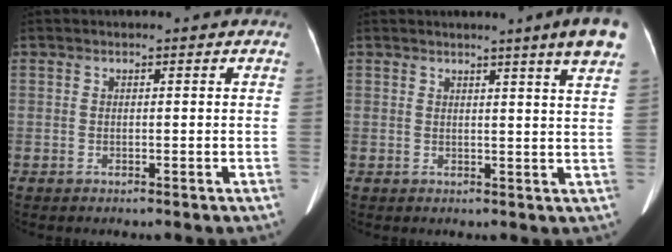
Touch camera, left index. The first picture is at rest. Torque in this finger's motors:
{"motor_torque": [0.83, -1.31, 0.23, 0.02]}